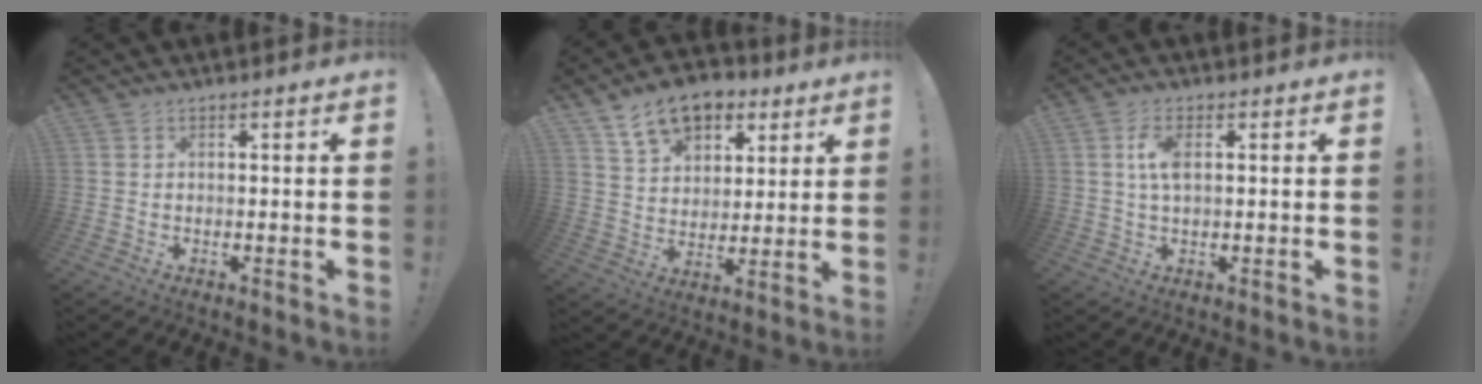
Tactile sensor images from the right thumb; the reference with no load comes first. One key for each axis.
{"total": 13.6, "fx": 8.6, "fy": 8.7, "fz": 6.0, "tx": -0.091, "ty": -0.047, "tz": 0.163}
{"total": 5.2, "fx": 0.9, "fy": 2.2, "fz": 4.6, "tx": -0.089, "ty": 0.002, "tz": 0.012}